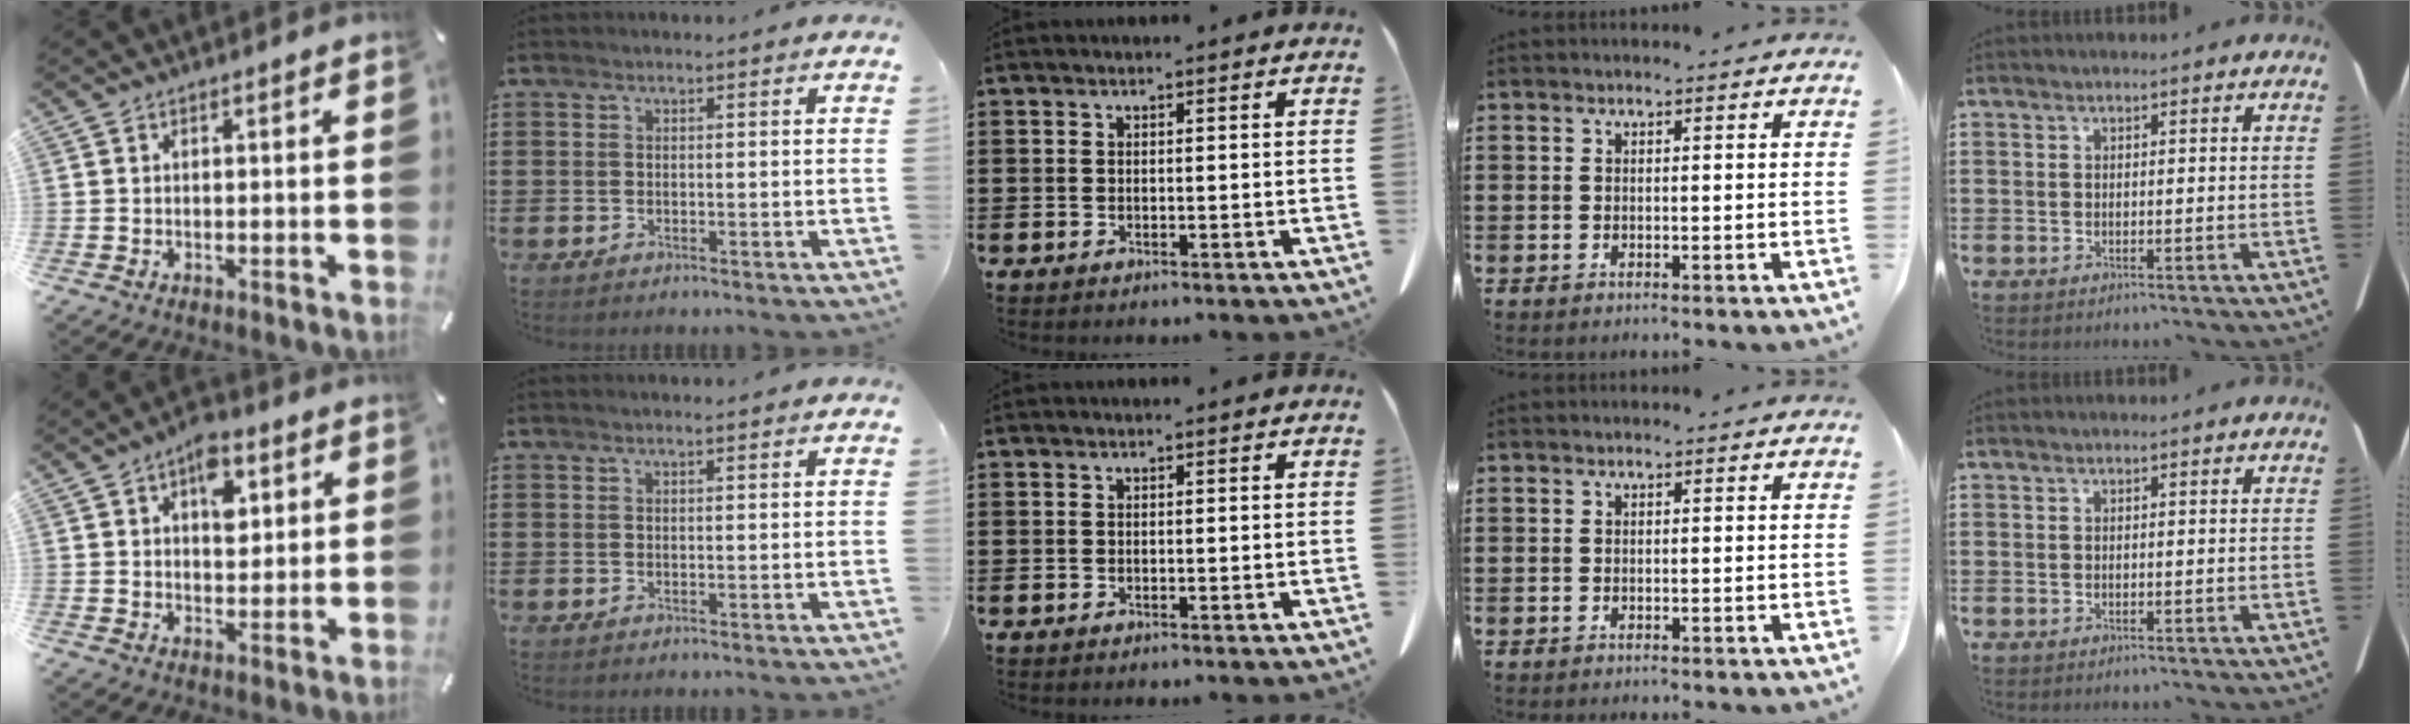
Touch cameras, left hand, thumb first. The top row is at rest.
{"thumb": {"total": 8.8, "force": [3.4, 5.6, 5.8], "torque": [-0.065, -0.008, 0.054]}, "index": {"total": 0.8, "force": [0.6, 0.0, 0.5], "torque": [-0.011, 0.000, 0.011]}}